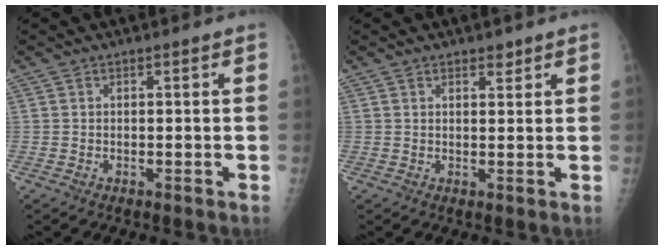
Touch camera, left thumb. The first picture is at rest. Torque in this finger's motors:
{"motor_torque": [0.23, 0.30, 0.05, 0.02, -0.01]}